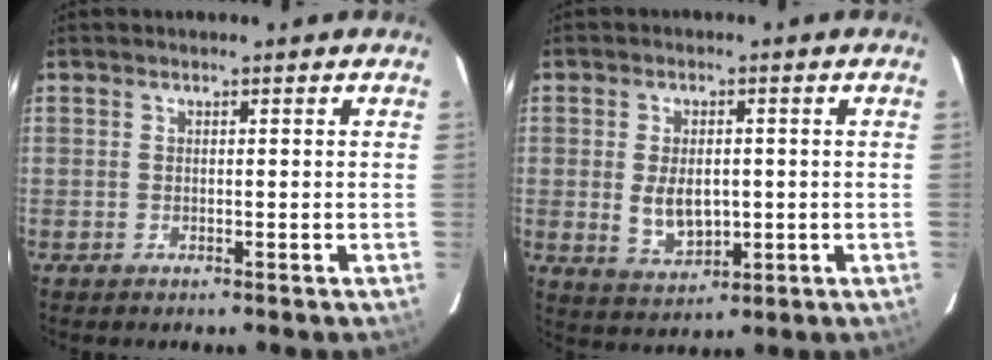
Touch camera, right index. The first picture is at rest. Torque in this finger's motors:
{"motor_torque": [0.14, 0.01, 0.08, 0.03]}